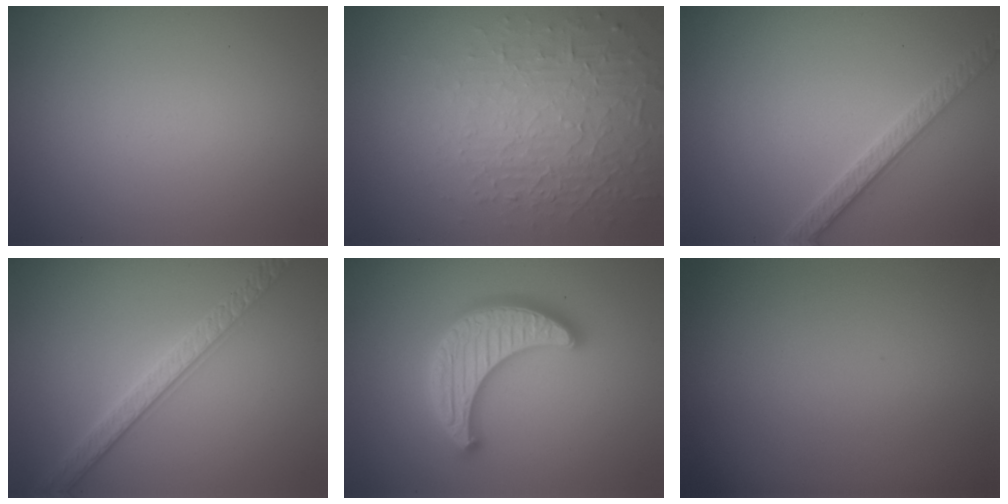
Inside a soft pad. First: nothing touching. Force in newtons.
{"total": 5.2, "press": 3.2, "slide": 4.1}
{"total": 2.7, "press": 2.6, "slide": 0.6}
{"total": 3.3, "press": 3.3, "slide": 0.1}
{"total": 5.3, "press": 5.2, "slide": 0.8}
{"total": 0.0}